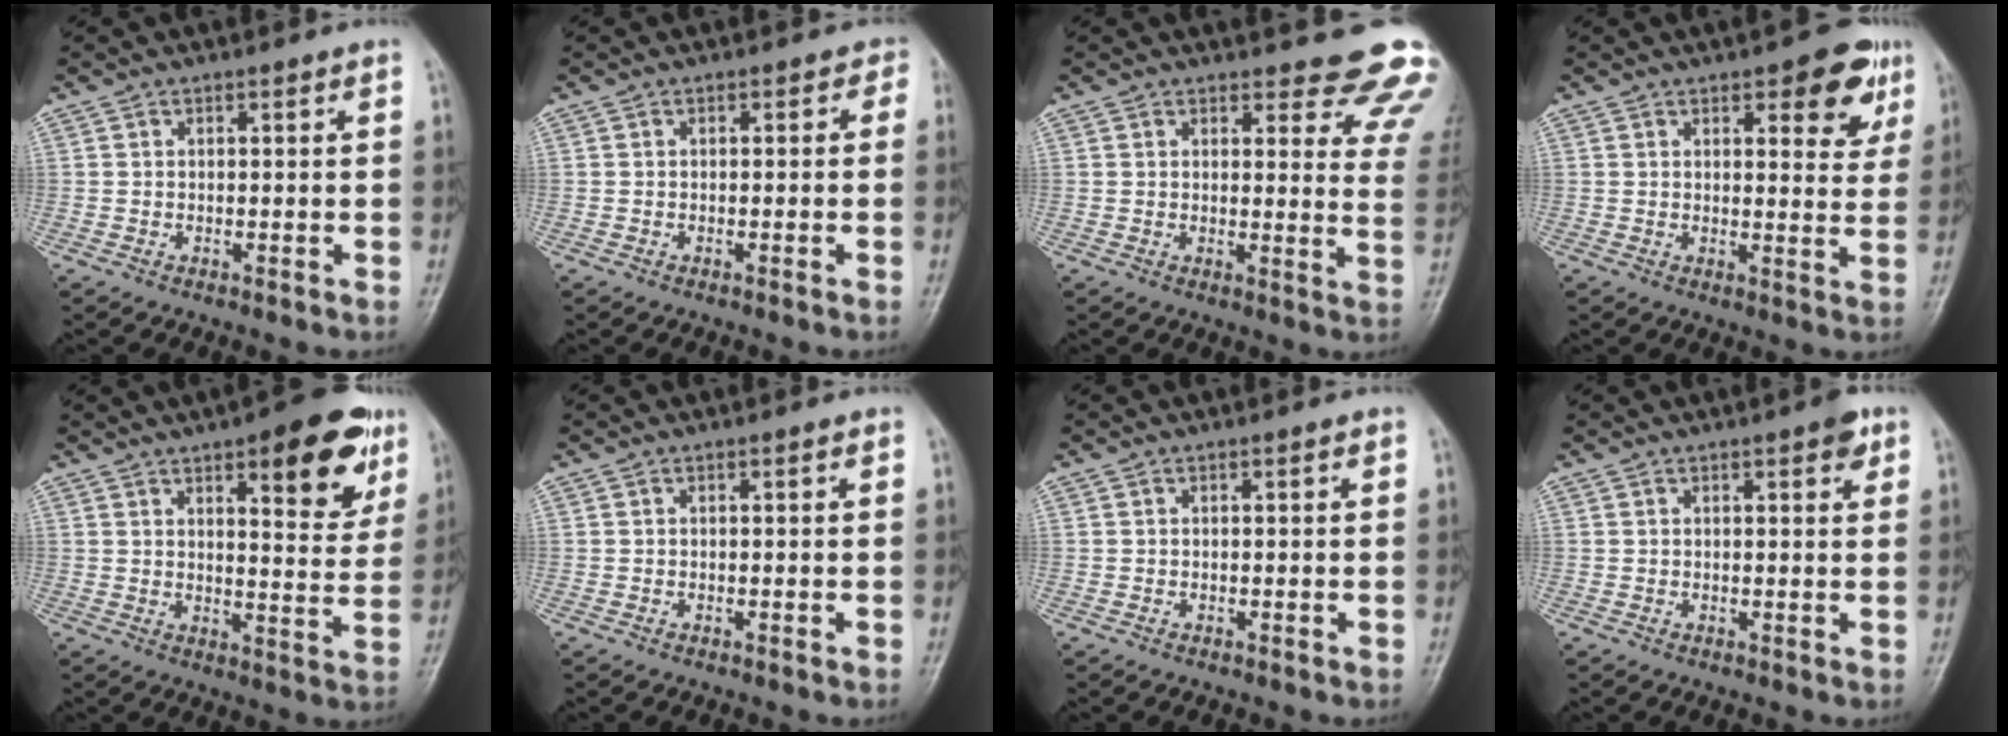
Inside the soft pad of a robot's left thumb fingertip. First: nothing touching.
{"total": 1.2, "force": [-0.3, 1.0, 0.6], "torque": [0.013, 0.007, -0.014]}
{"total": 14.1, "force": [12.7, 3.8, 4.8], "torque": [-0.001, -0.096, 0.116]}
{"total": 8.5, "force": [4.5, 3.7, 6.1], "torque": [-0.040, -0.018, 0.051]}
{"total": 14.5, "force": [7.8, 5.1, 11.0], "torque": [-0.101, -0.034, 0.100]}
{"total": 0.0}
{"total": 0.0}
{"total": 2.8, "force": [1.5, 0.9, 2.1], "torque": [-0.021, -0.003, 0.014]}